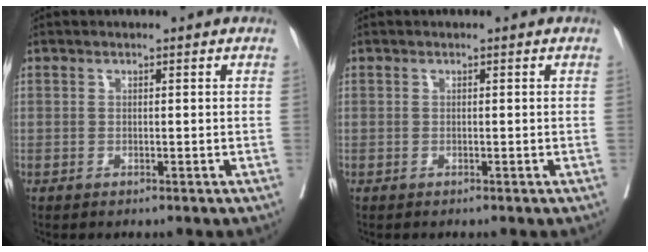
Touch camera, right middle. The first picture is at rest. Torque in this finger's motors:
{"motor_torque": [0.41, -0.34, 0.03, 0.00]}